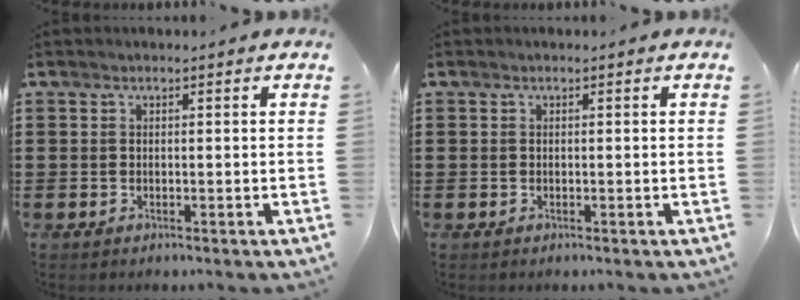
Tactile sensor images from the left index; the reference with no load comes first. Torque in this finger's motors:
{"motor_torque": [0.16, -0.12, -0.05, 0.01]}